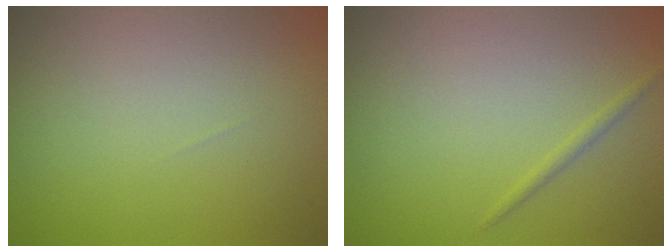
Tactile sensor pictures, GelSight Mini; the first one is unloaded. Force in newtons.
{"total": 0.7, "press": 0.7, "slide": 0.1}